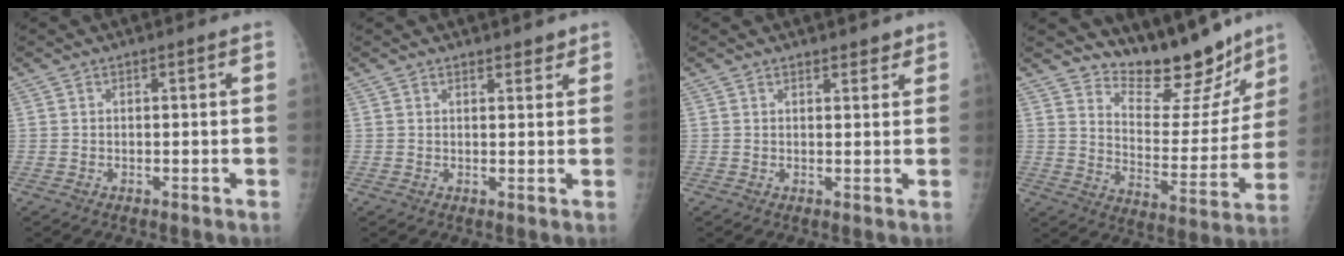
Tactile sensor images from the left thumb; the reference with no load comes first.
{"total": 2.2, "force": [1.9, 0.9, 0.7], "torque": [0.007, -0.010, 0.023]}
{"total": 2.2, "force": [1.8, 0.9, 0.7], "torque": [0.007, -0.010, 0.021]}
{"total": 16.6, "force": [14.5, 5.4, 5.8], "torque": [-0.035, -0.114, 0.213]}